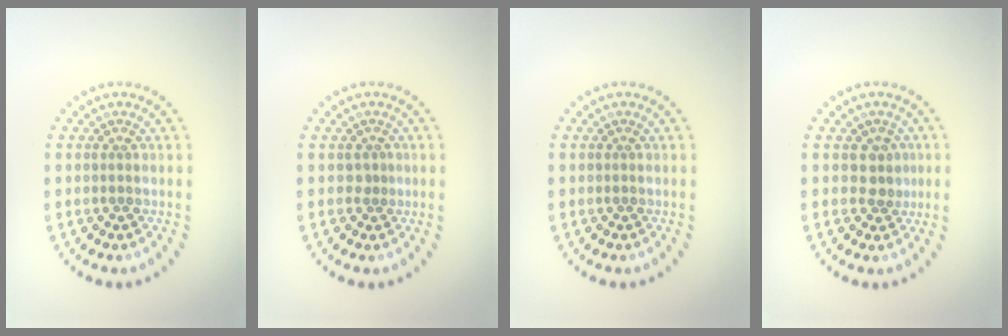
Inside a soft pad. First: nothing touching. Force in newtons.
{"total": 0.7, "press": 0.4, "slide": 0.6}
{"total": 0.0}
{"total": 1.9, "press": 1.6, "slide": 1.0}